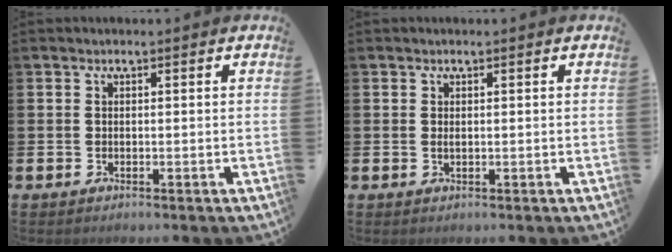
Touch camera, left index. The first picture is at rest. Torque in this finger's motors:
{"motor_torque": [0.35, 0.01, 0.00, 0.02]}